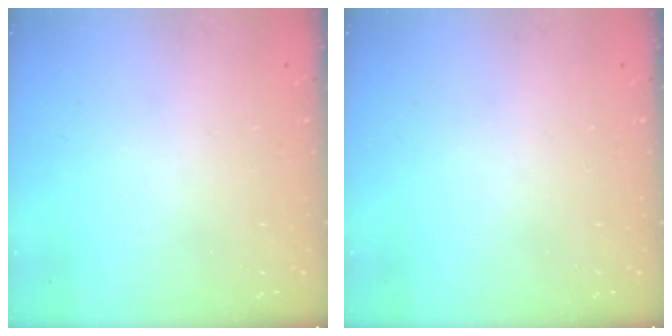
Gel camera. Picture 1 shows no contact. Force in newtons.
{"total": 0.0}